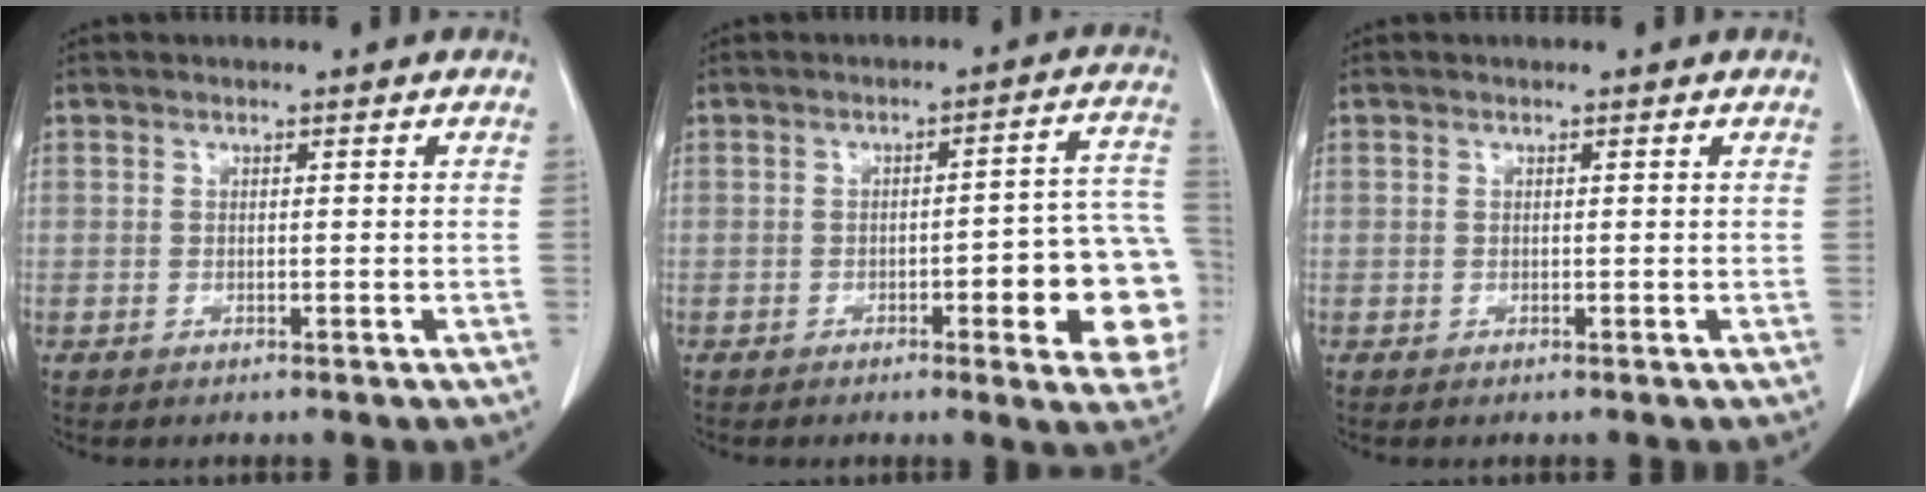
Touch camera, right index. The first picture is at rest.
{"total": 13.9, "force": [-3.9, 2.8, 13.0], "torque": [-0.093, 0.025, -0.041]}
{"total": 0.0}